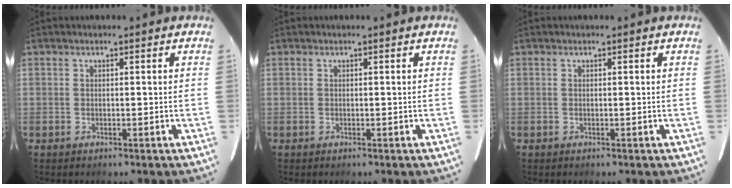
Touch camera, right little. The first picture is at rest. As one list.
[{"total": 0.0}, {"total": 0.0}]